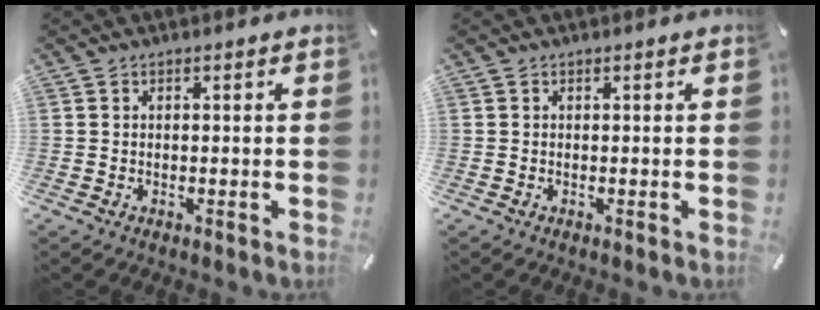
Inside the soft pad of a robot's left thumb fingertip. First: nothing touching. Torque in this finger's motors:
{"motor_torque": [-0.16, -0.32, -0.04, 0.13, -0.01]}